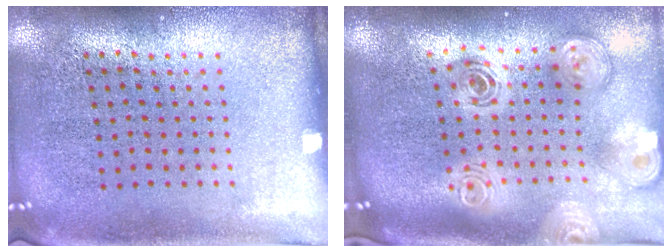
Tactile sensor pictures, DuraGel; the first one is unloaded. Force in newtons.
{"total": 3.0, "press": 2.0, "slide": 2.1}